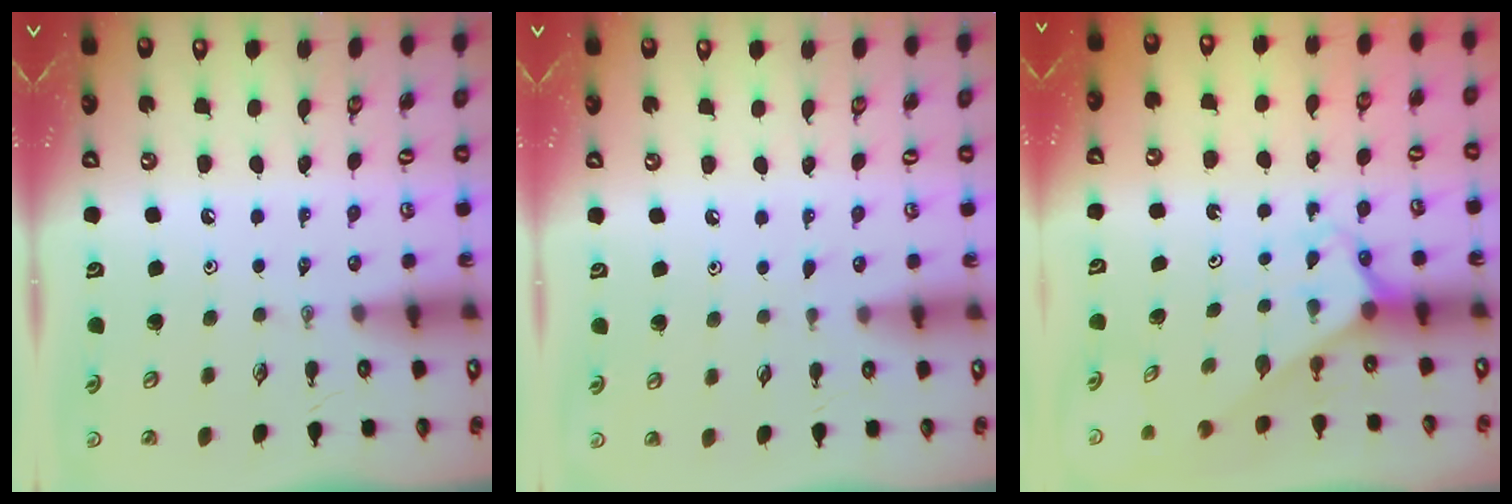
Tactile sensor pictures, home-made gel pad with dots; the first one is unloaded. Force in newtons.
{"total": 2.9, "press": 2.9, "slide": 0.4}
{"total": 2.7, "press": 2.7, "slide": 0.1}